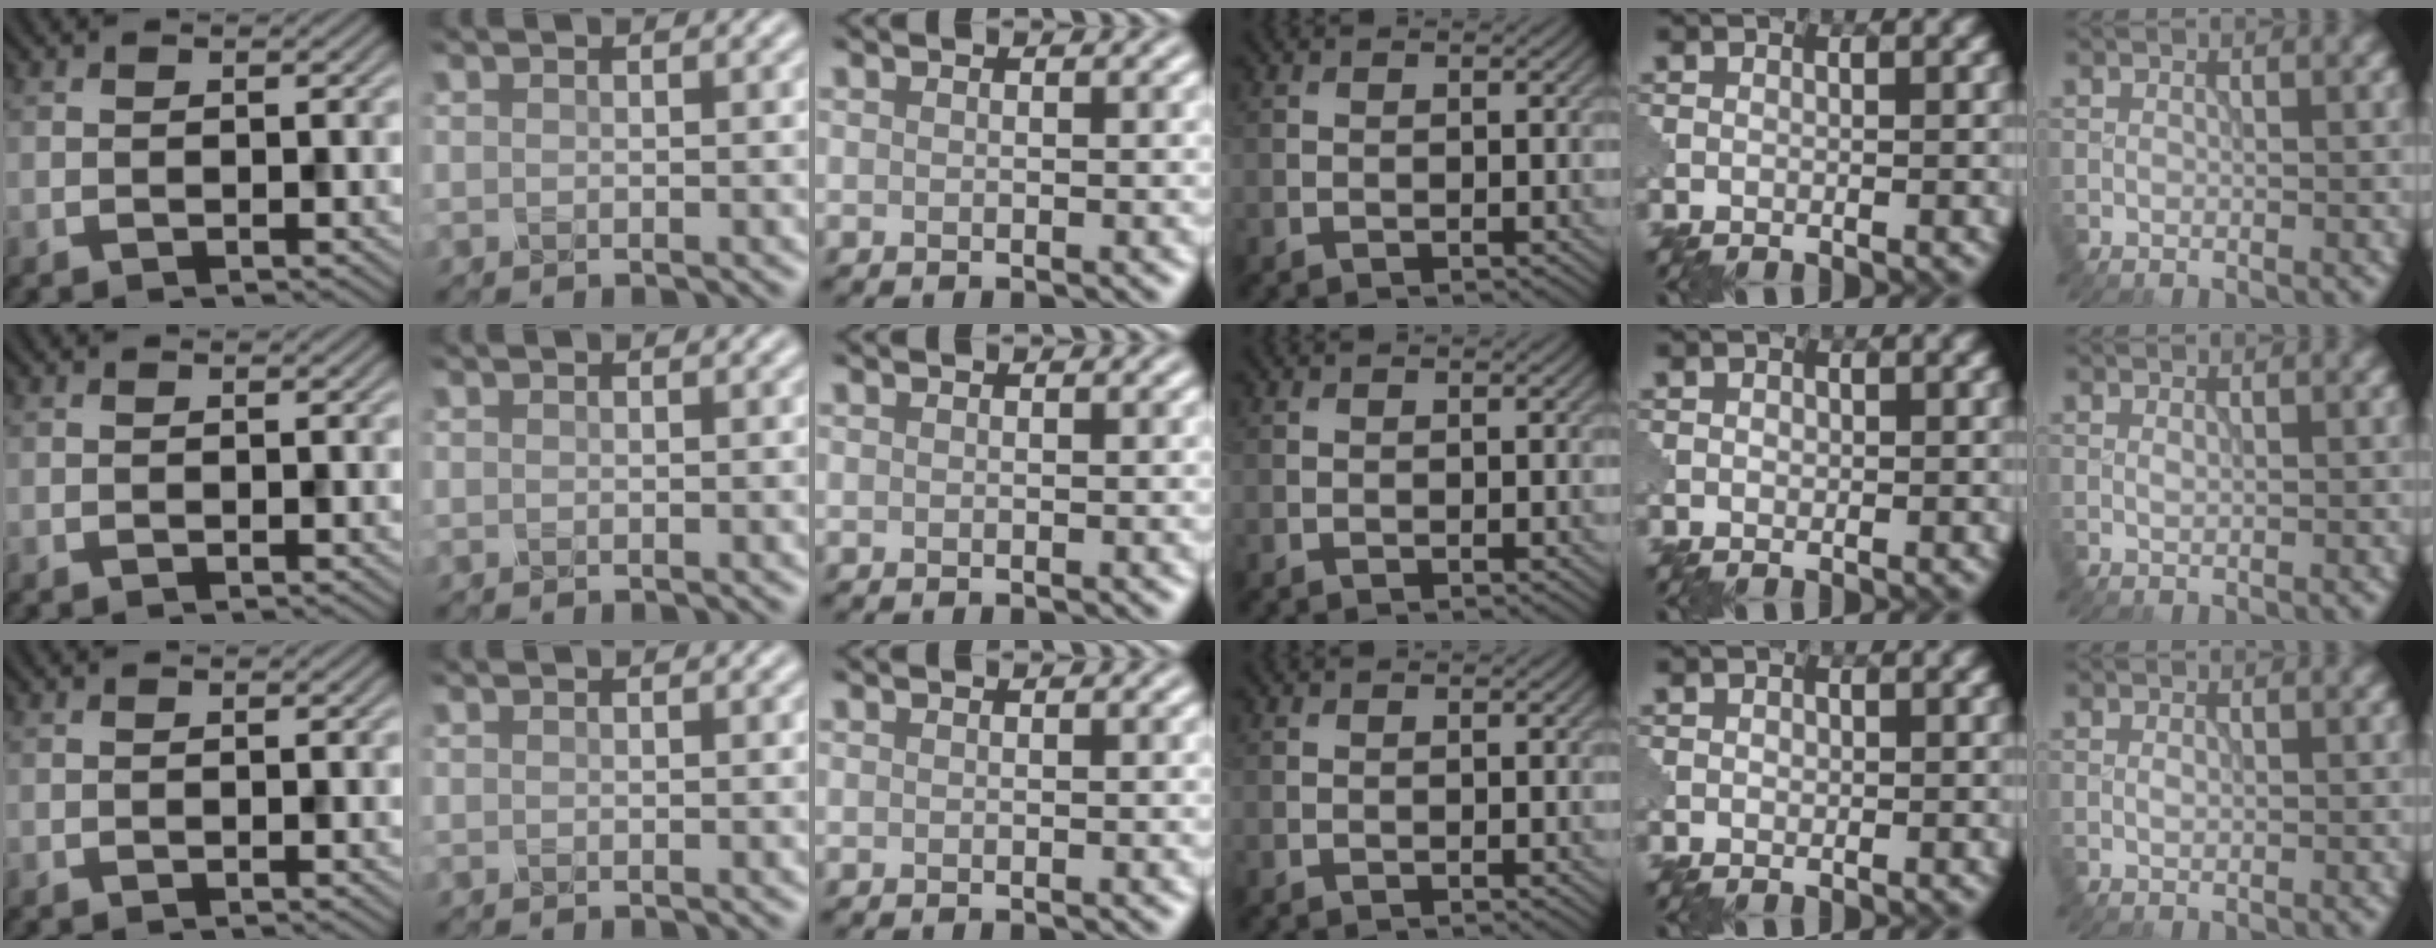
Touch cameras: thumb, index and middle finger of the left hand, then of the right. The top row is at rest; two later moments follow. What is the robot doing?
{"motion": "close", "object": "eyeshadow palette"}